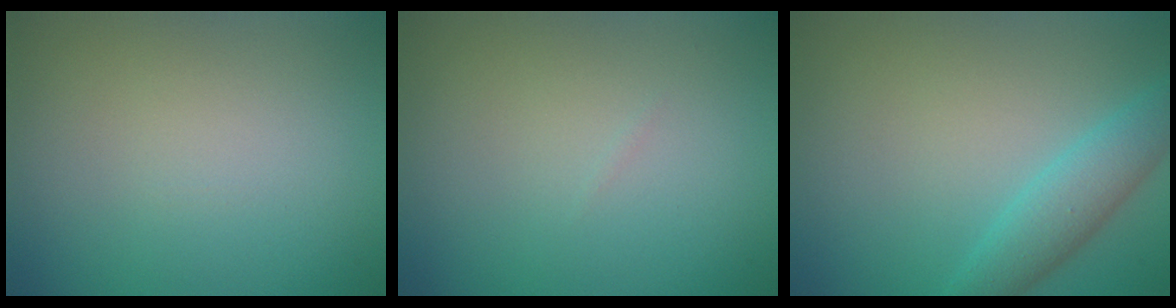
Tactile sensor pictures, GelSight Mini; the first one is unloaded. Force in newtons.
{"total": 0.0}
{"total": 3.3, "press": 3.3, "slide": 0.1}